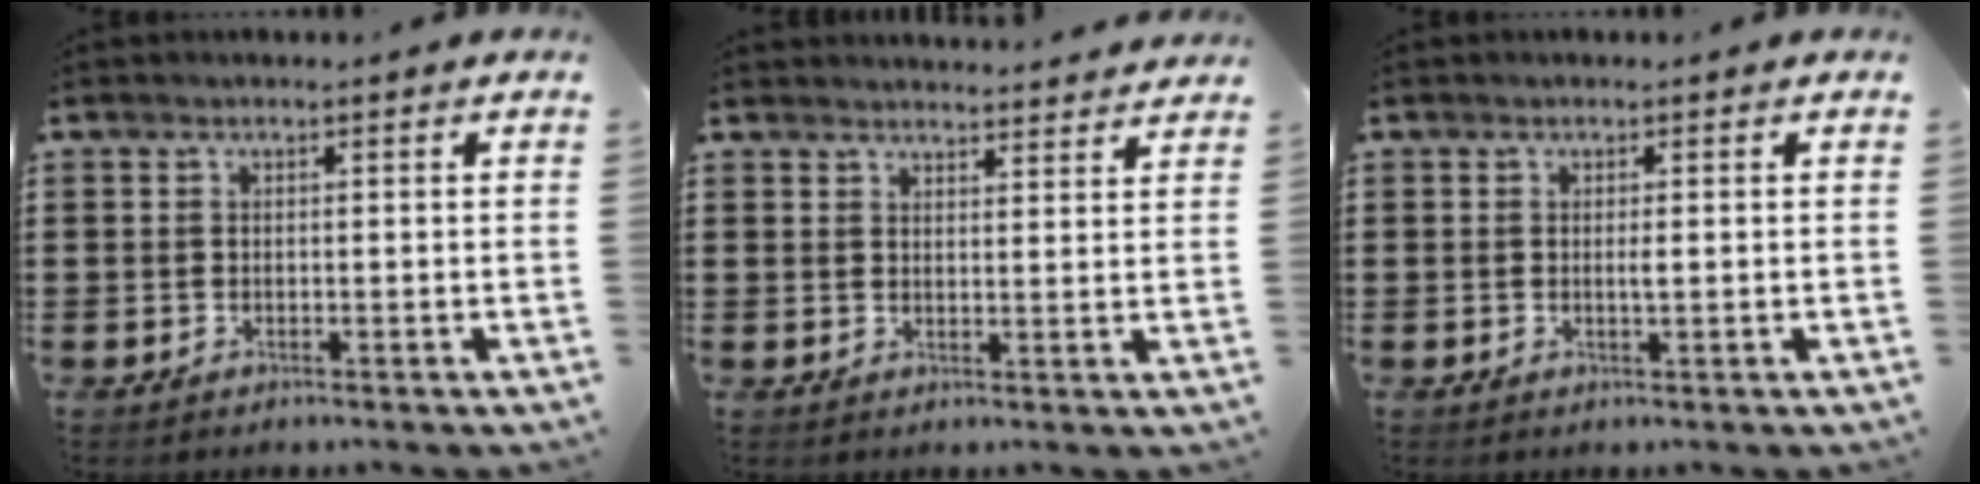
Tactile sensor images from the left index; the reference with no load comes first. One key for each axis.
{"total": 2.9, "fx": 2.9, "fy": -0.1, "fz": 0.0, "tx": 0.000, "ty": -0.016, "tz": 0.053}
{"total": 1.0, "fx": 0.0, "fy": 0.1, "fz": 1.0, "tx": -0.020, "ty": -0.003, "tz": 0.000}